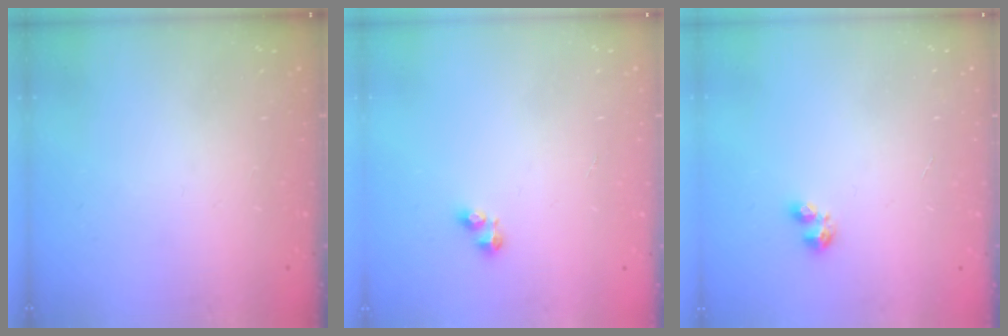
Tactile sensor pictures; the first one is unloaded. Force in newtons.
{"total": 2.8, "press": 2.8, "slide": 0.4}
{"total": 2.8, "press": 2.8, "slide": 0.5}